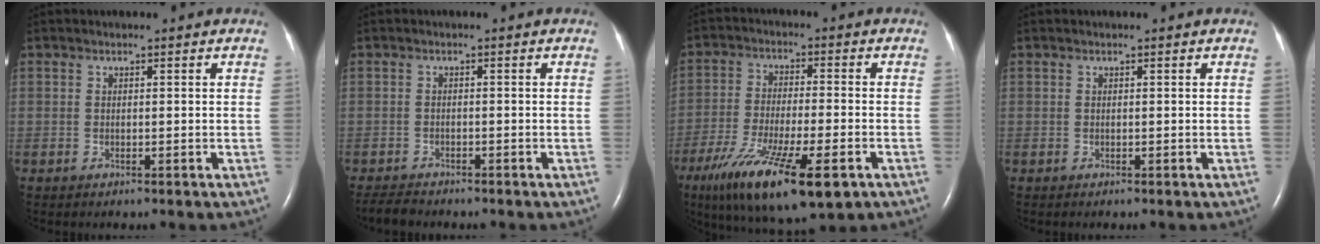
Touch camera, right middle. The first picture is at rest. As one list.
[{"total": 2.7, "force": [-2.5, 0.6, 0.6], "torque": [-0.017, -0.011, -0.042]}, {"total": 17.6, "force": [-9.8, 3.6, 14.2], "torque": [-0.248, -0.045, -0.162]}, {"total": 0.0}]